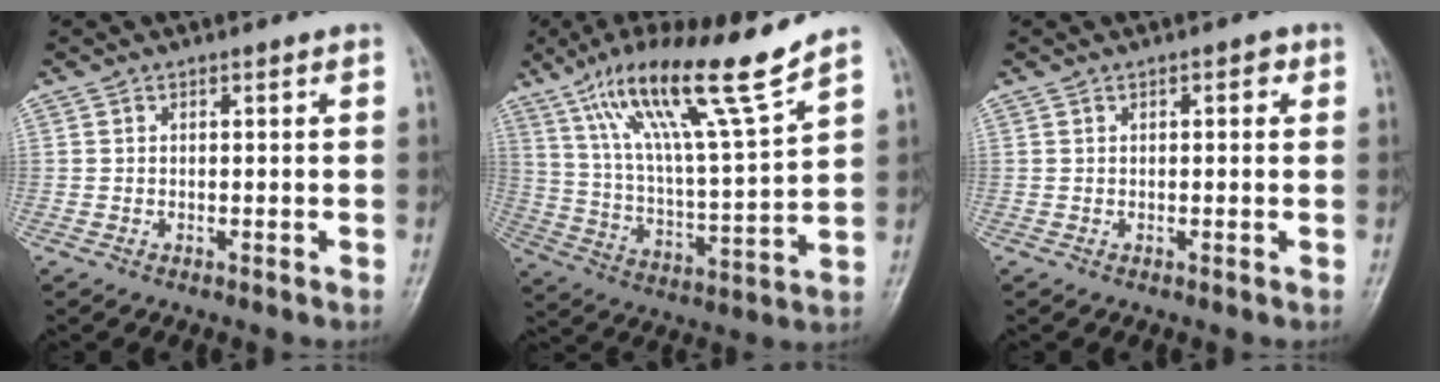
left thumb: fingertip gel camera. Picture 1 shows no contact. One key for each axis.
{"total": 18.4, "fx": 12.6, "fy": 1.0, "fz": 13.3, "tx": -0.220, "ty": -0.058, "tz": 0.224}
{"total": 1.9, "fx": 0.6, "fy": 1.0, "fz": 1.5, "tx": -0.009, "ty": 0.004, "tz": 0.004}